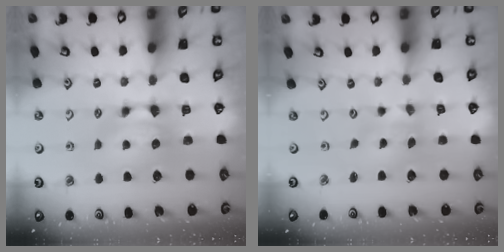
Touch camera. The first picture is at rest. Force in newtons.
{"total": 1.8, "press": 1.5, "slide": 1.1}